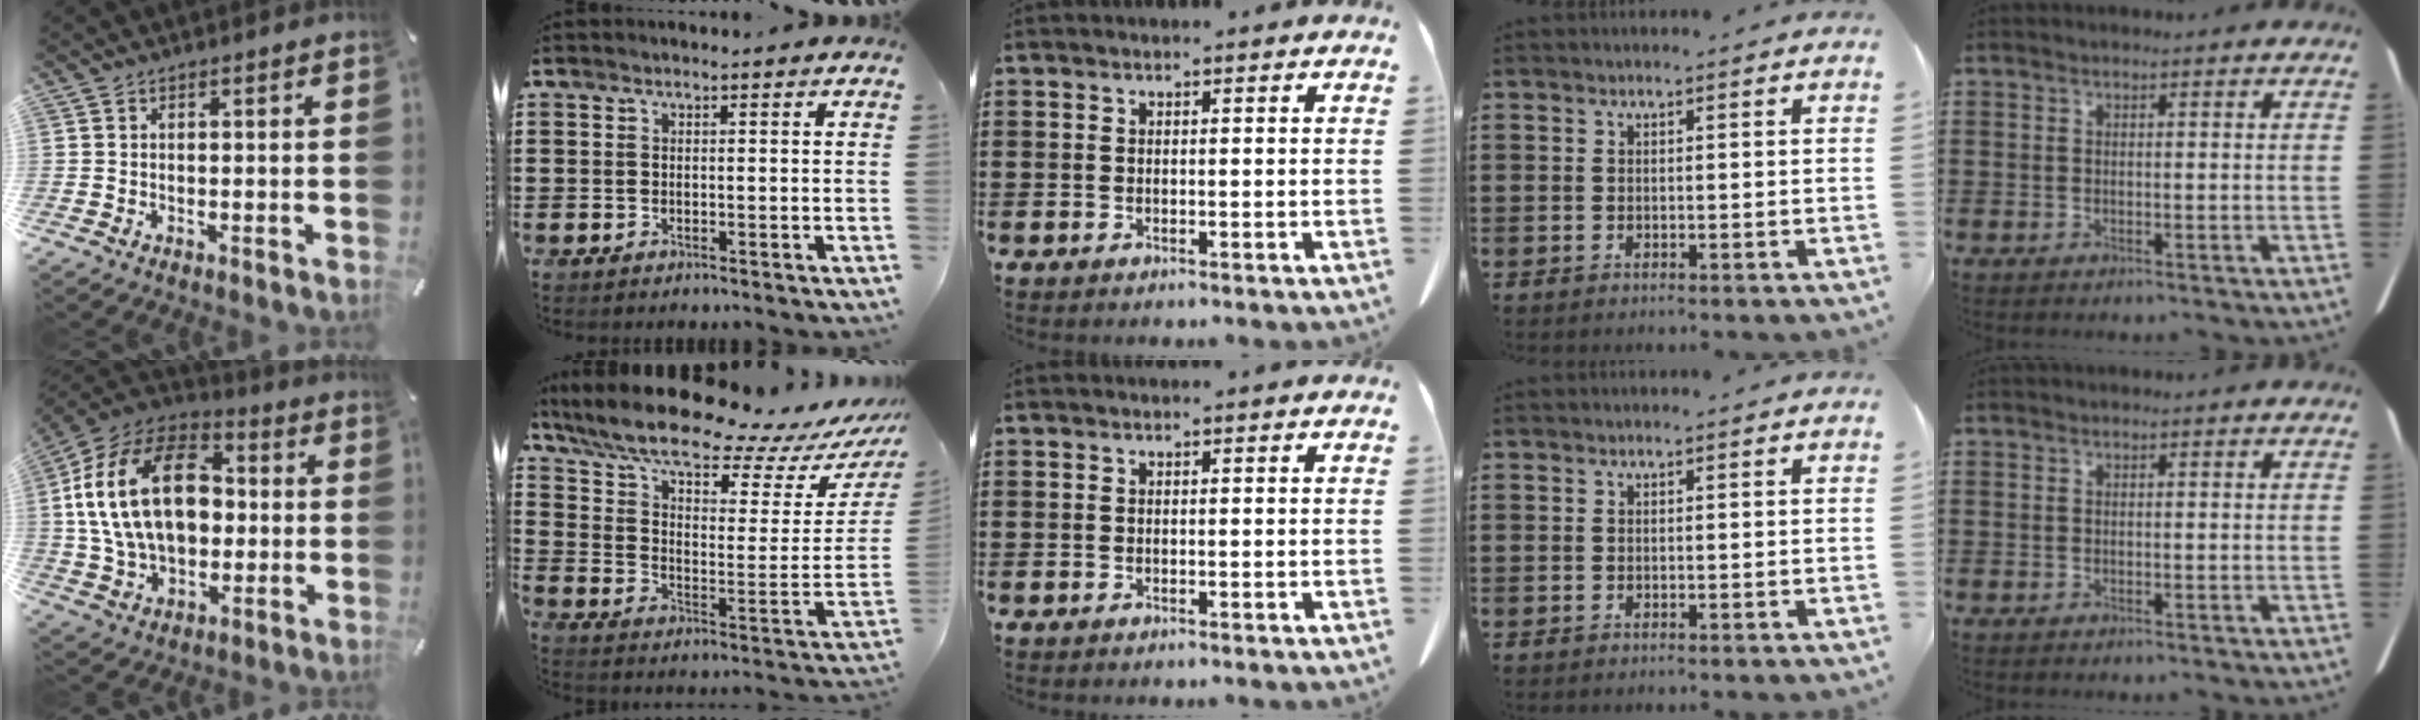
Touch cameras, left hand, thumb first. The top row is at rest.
{"thumb": {"total": 23.3, "force": [1.9, 16.2, 16.7], "torque": [-0.343, 0.016, 0.029]}, "index": {"total": 12.3, "force": [10.2, 2.3, 6.4], "torque": [-0.152, -0.071, 0.178]}}